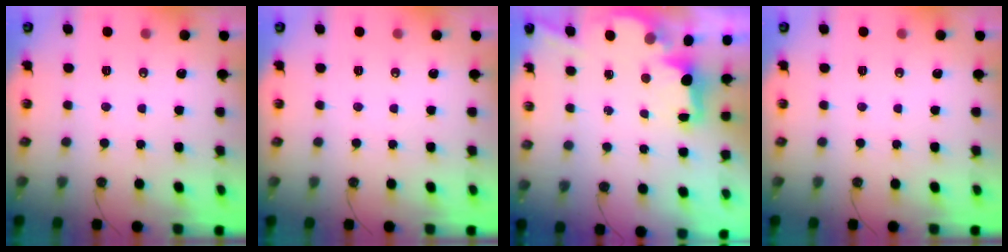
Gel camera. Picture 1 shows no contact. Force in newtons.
{"total": 0.7, "press": 0.0, "slide": 0.7}
{"total": 3.2, "press": 3.1, "slide": 0.5}
{"total": 0.0}